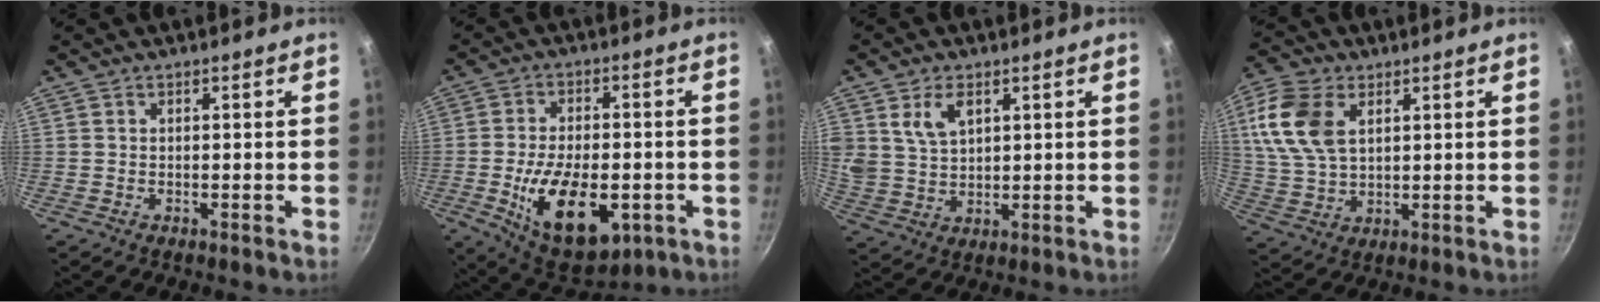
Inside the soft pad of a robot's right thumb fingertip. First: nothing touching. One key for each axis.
{"total": 17.3, "fx": -4.8, "fy": 9.3, "fz": 13.8, "tx": -0.206, "ty": 0.005, "tz": -0.063}
{"total": 7.0, "fx": 3.1, "fy": 4.5, "fz": 4.4, "tx": -0.066, "ty": -0.015, "tz": 0.066}
{"total": 12.5, "fx": 4.0, "fy": 7.8, "fz": 8.9, "tx": -0.170, "ty": -0.006, "tz": 0.079}